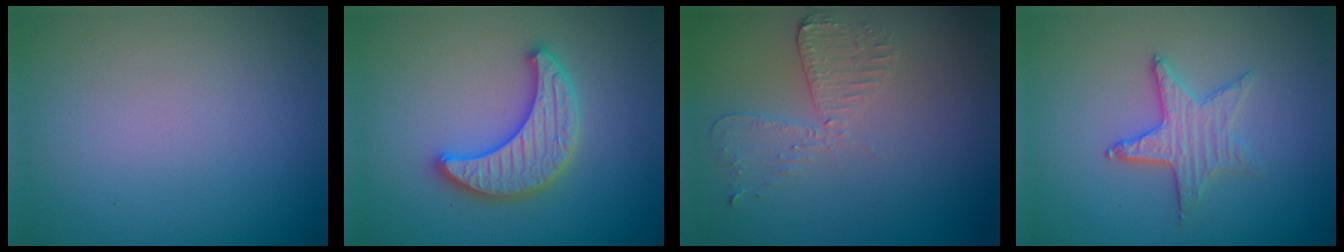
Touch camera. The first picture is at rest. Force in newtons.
{"total": 4.8, "press": 4.8, "slide": 0.8}
{"total": 2.7, "press": 2.4, "slide": 1.2}
{"total": 2.8, "press": 2.5, "slide": 1.3}